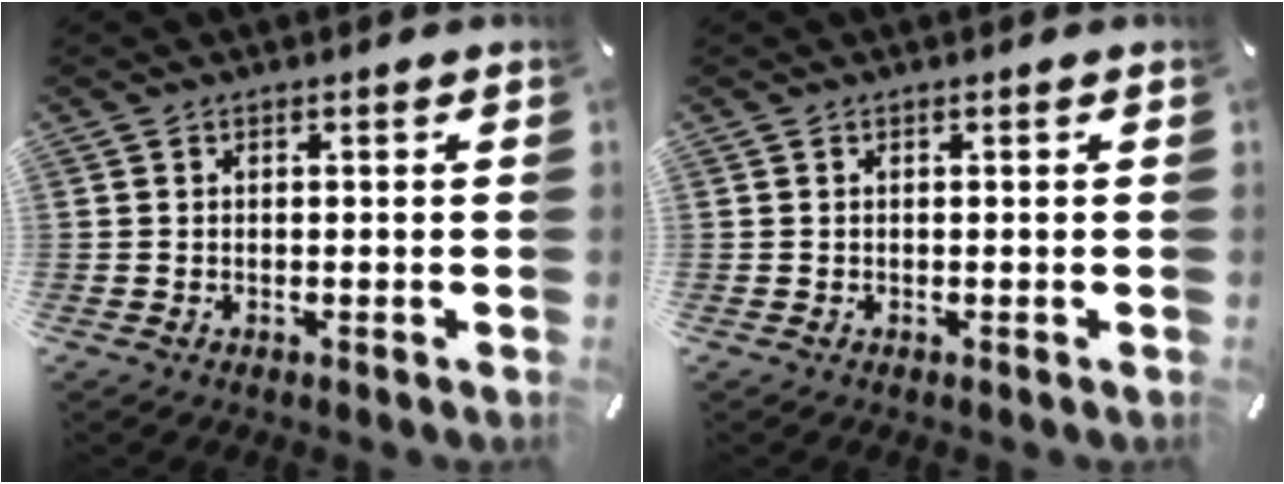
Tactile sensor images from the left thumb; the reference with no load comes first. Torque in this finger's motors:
{"motor_torque": [-0.32, 0.02, -0.13, -0.08, 0.00]}